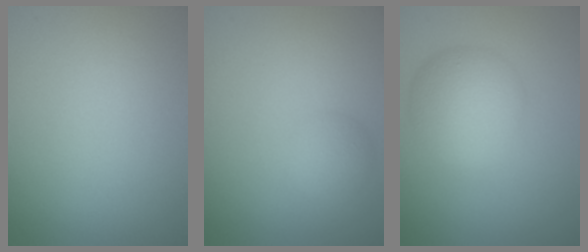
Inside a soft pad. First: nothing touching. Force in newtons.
{"total": 1.9, "press": 1.9, "slide": 0.1}
{"total": 4.9, "press": 4.9, "slide": 0.1}